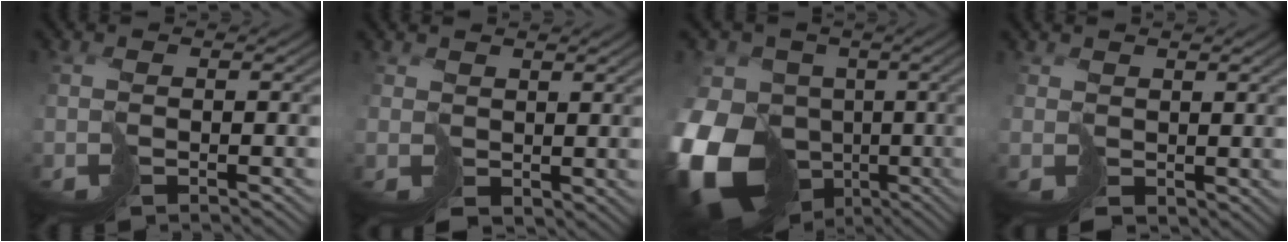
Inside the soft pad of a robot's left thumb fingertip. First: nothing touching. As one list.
[{"total": 1.7, "force": [0.9, 1.4, 0.2], "torque": [-0.010, -0.003, 0.022]}, {"total": 20.9, "force": [-5.9, 17.1, 10.5], "torque": [-0.247, -0.037, -0.114]}, {"total": 1.4, "force": [0.7, 1.2, 0.1], "torque": [-0.006, -0.001, 0.017]}]